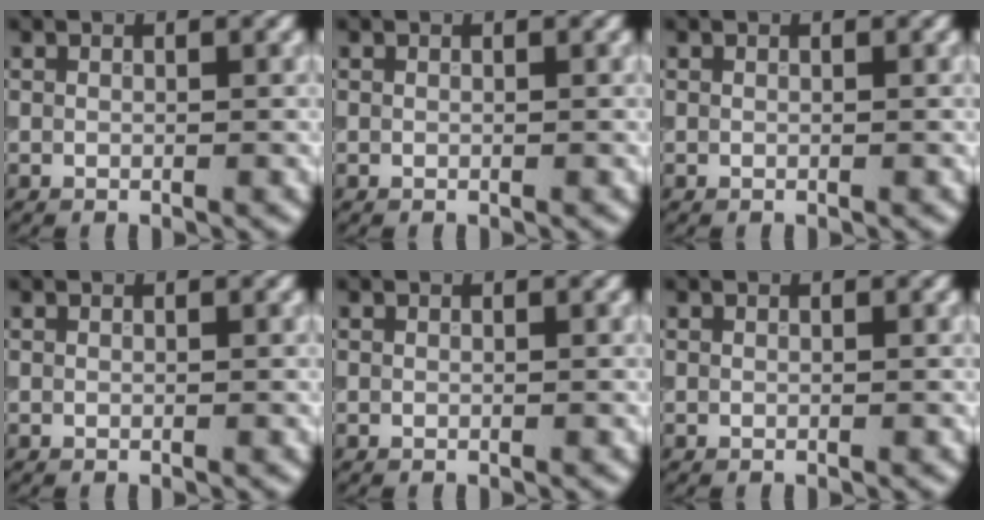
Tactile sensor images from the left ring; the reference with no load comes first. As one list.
[{"total": 0.0}, {"total": 0.0}, {"total": 0.0}, {"total": 0.0}, {"total": 0.0}]